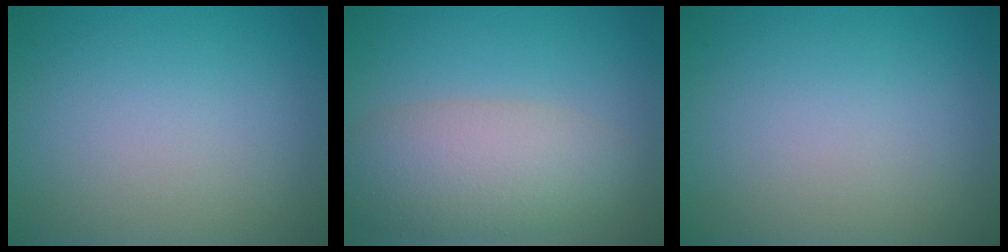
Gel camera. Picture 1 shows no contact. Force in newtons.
{"total": 6.1, "press": 6.0, "slide": 0.5}
{"total": 0.0}